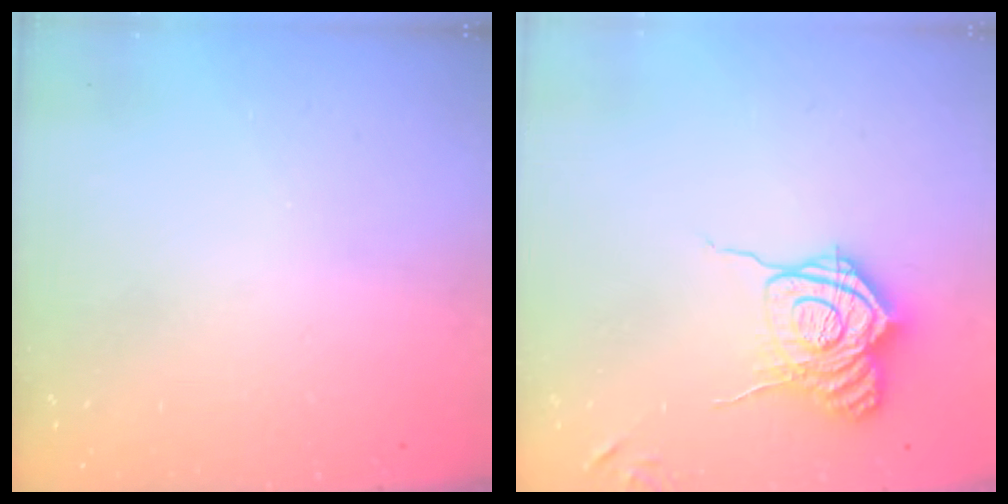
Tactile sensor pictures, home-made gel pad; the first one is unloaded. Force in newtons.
{"total": 16.7, "press": 16.7, "slide": 0.6}